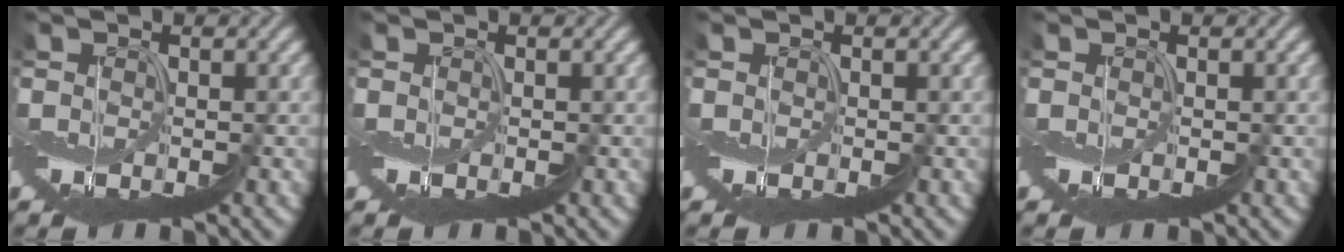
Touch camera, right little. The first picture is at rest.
{"total": 0.0}
{"total": 0.0}
{"total": 0.0}